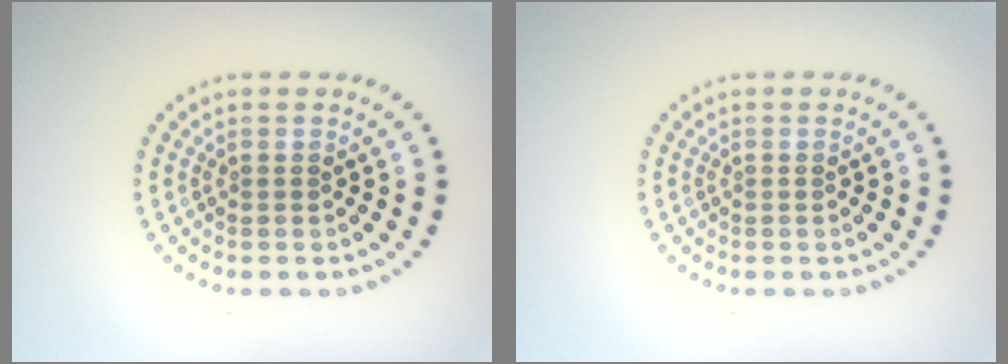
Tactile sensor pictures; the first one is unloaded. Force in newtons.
{"total": 0.0}